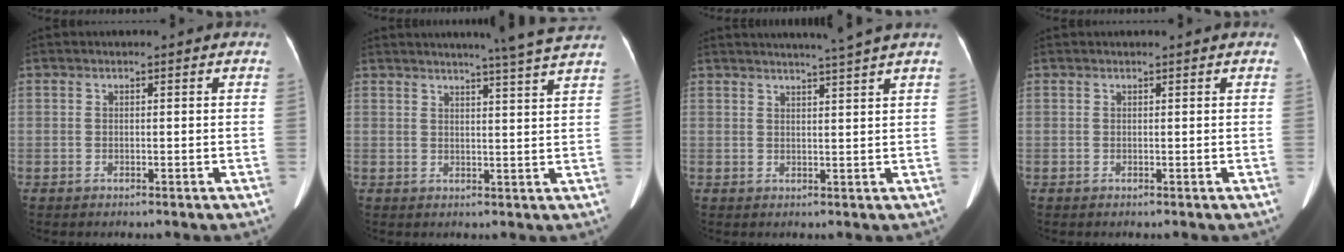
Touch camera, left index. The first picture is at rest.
{"total": 8.8, "force": [7.8, -1.6, 3.7], "torque": [-0.053, -0.009, 0.084]}
{"total": 5.8, "force": [5.0, -1.7, 2.4], "torque": [-0.035, -0.002, 0.063]}
{"total": 0.9, "force": [0.9, 0.0, 0.2], "torque": [-0.005, 0.017, 0.016]}